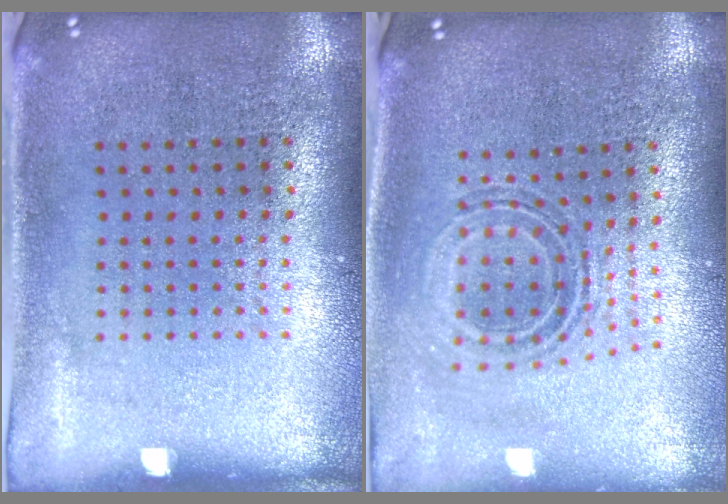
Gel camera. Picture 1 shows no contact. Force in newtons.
{"total": 0.8, "press": 0.8, "slide": 0.3}